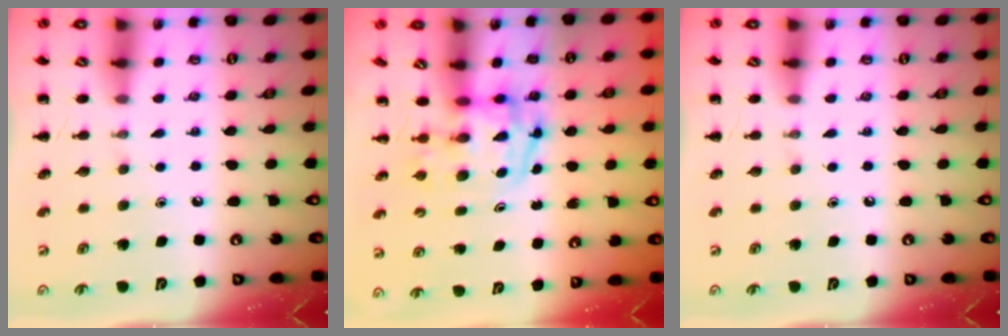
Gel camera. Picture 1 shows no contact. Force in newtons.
{"total": 3.8, "press": 3.7, "slide": 0.6}
{"total": 0.0}